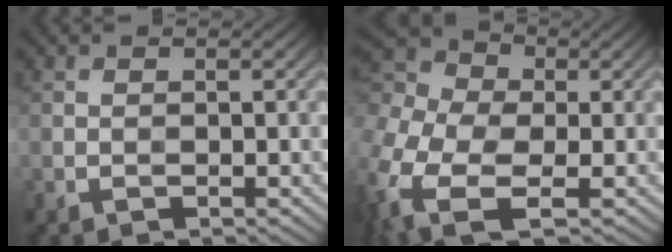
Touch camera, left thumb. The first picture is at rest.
{"total": 12.9, "force": [-2.2, 8.8, 9.2], "torque": [-0.251, -0.003, -0.037]}